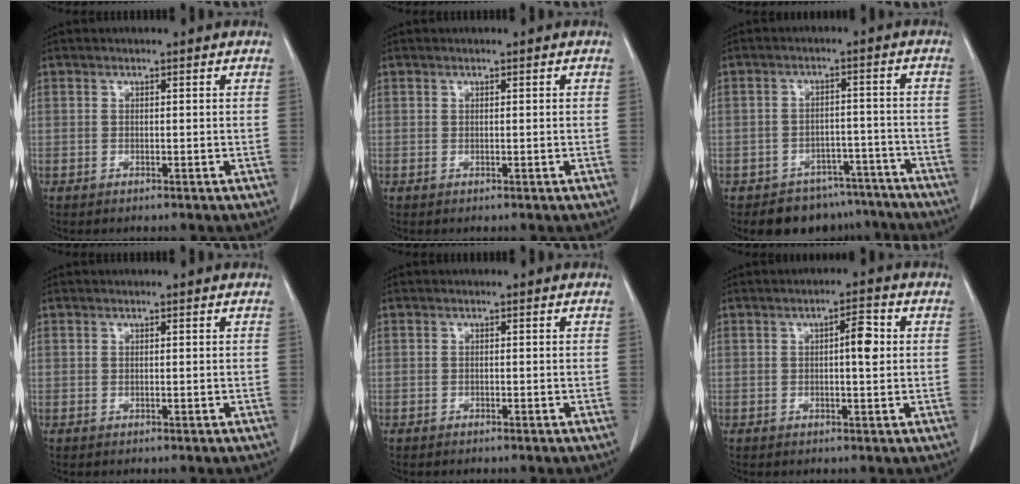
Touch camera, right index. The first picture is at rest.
{"total": 0.0}
{"total": 9.1, "force": [-7.4, 5.2, 0.5], "torque": [0.024, 0.035, -0.093]}
{"total": 0.0}
{"total": 0.0}
{"total": 3.8, "force": [0.5, 0.8, 3.7], "torque": [-0.056, 0.006, 0.005]}